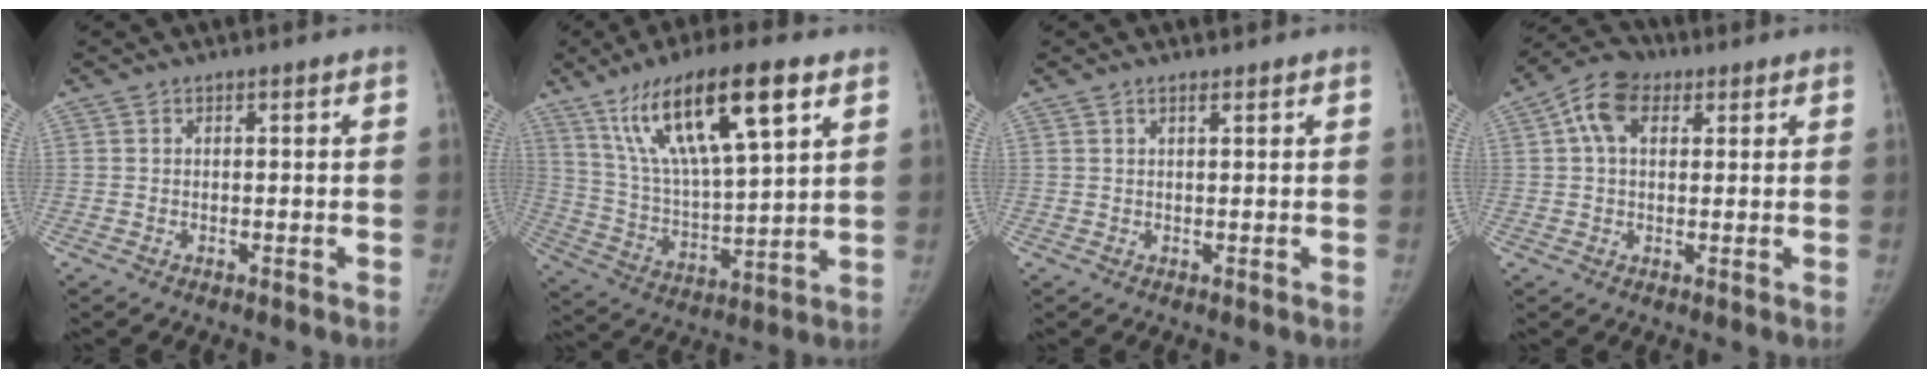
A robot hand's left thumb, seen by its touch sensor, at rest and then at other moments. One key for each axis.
{"total": 21.1, "fx": 11.1, "fy": 5.8, "fz": 17.0, "tx": -0.286, "ty": -0.025, "tz": 0.203}
{"total": 0.9, "fx": 0.7, "fy": 0.3, "fz": 0.4, "tx": -0.009, "ty": -0.002, "tz": 0.012}
{"total": 8.2, "fx": 2.8, "fy": 5.4, "fz": 5.4, "tx": -0.087, "ty": 0.017, "tz": 0.040}